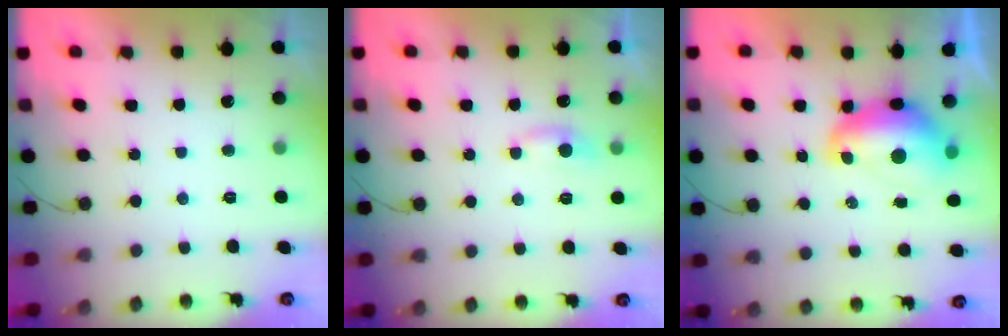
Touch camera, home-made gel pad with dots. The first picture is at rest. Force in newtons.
{"total": 4.5, "press": 4.4, "slide": 0.5}
{"total": 10.9, "press": 10.8, "slide": 1.0}